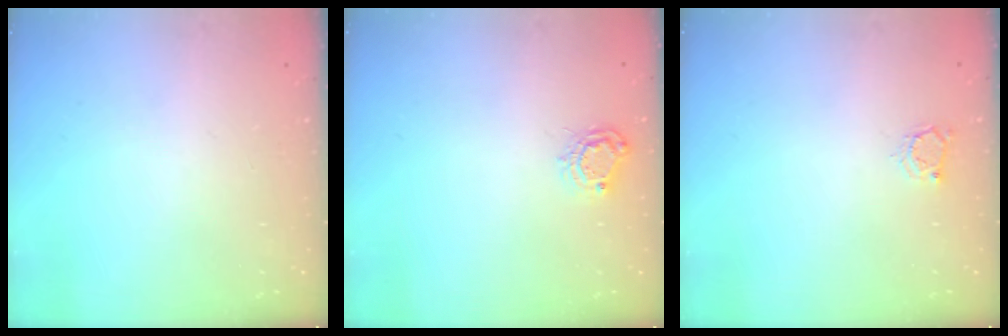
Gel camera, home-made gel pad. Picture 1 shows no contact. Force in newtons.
{"total": 5.9, "press": 5.9, "slide": 0.4}
{"total": 2.9, "press": 2.9, "slide": 0.4}